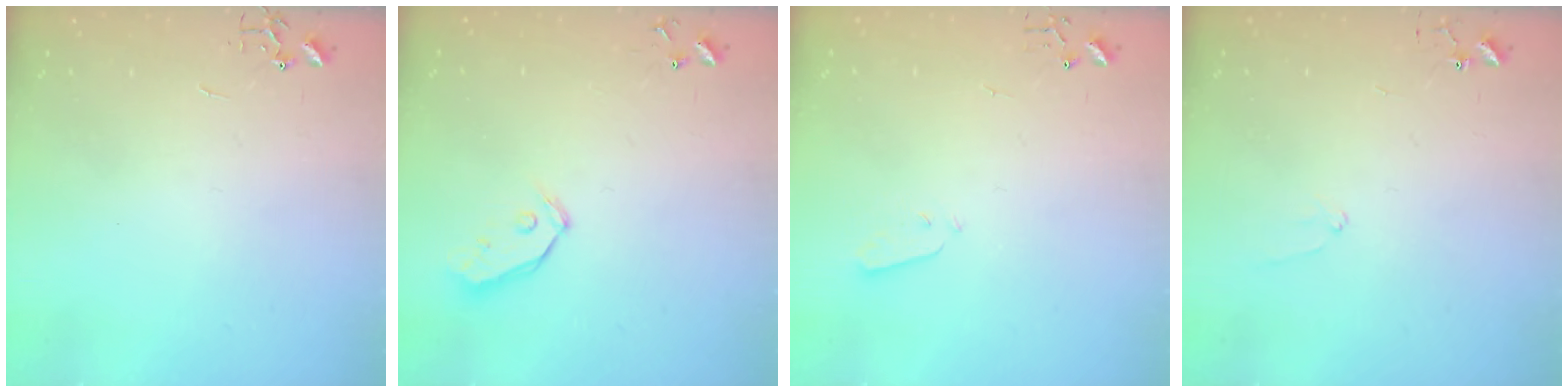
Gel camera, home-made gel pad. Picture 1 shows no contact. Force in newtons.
{"total": 4.8, "press": 4.8, "slide": 0.5}
{"total": 3.5, "press": 3.5, "slide": 0.2}
{"total": 6.6, "press": 6.6, "slide": 0.8}